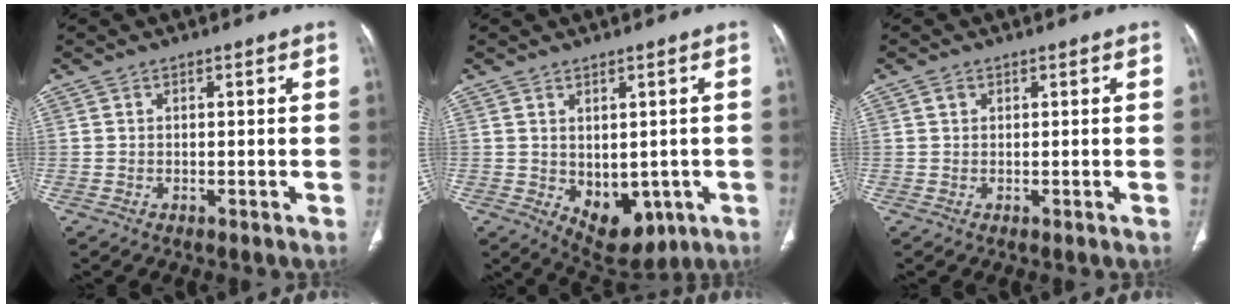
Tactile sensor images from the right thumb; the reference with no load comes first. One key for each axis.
{"total": 8.9, "fx": -2.0, "fy": 5.7, "fz": 6.6, "tx": -0.063, "ty": -0.003, "tz": -0.004}
{"total": 0.9, "fx": 0.4, "fy": 0.7, "fz": 0.4, "tx": -0.003, "ty": 0.001, "tz": 0.005}